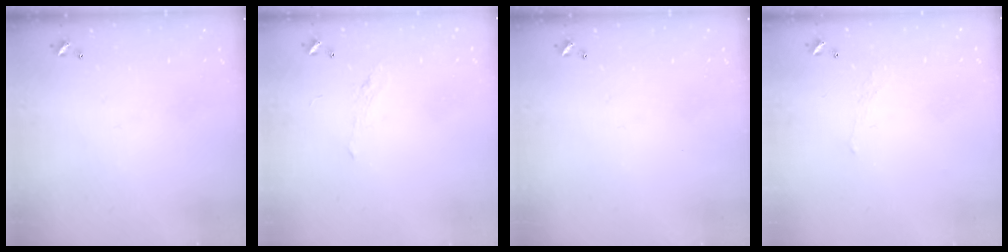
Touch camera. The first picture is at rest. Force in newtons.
{"total": 2.2, "press": 2.1, "slide": 0.8}
{"total": 0.0}
{"total": 0.6, "press": 0.2, "slide": 0.6}